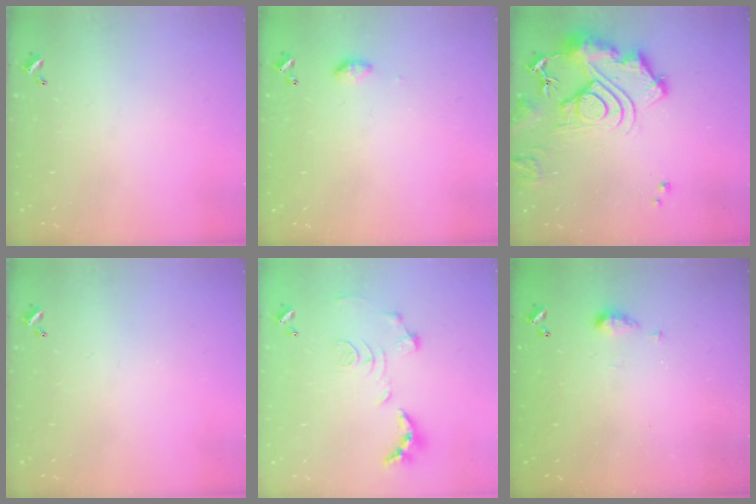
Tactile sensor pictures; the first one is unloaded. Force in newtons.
{"total": 4.7, "press": 4.7, "slide": 0.6}
{"total": 16.2, "press": 16.1, "slide": 1.7}
{"total": 0.0}
{"total": 1.2, "press": 0.4, "slide": 1.1}
{"total": 3.1, "press": 3.1, "slide": 0.6}